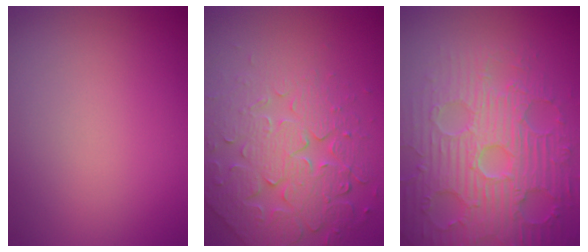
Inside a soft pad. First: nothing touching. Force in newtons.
{"total": 6.4, "press": 5.5, "slide": 3.4}
{"total": 8.0, "press": 6.4, "slide": 4.8}